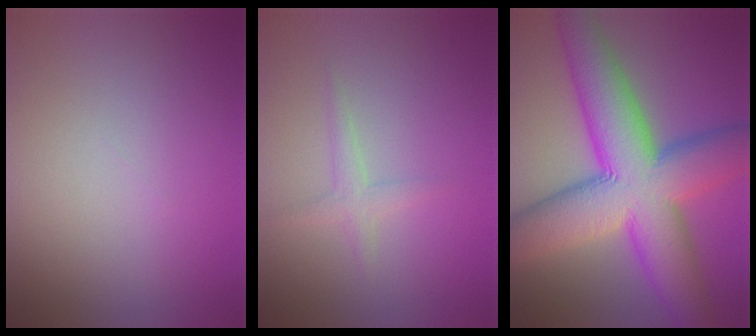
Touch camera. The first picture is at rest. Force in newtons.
{"total": 1.5, "press": 1.5, "slide": 0.1}
{"total": 14.4, "press": 14.4, "slide": 0.3}